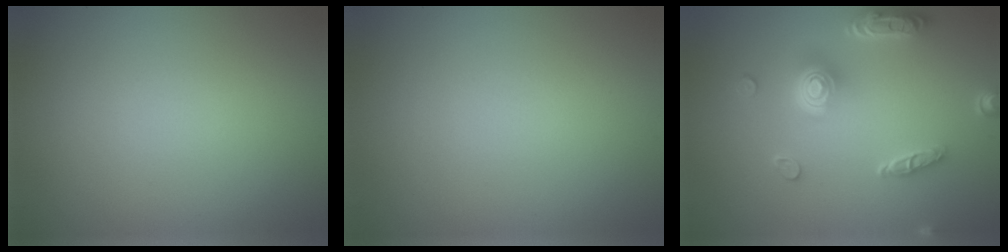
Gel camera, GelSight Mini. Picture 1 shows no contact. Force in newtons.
{"total": 0.0}
{"total": 4.9, "press": 4.0, "slide": 2.9}